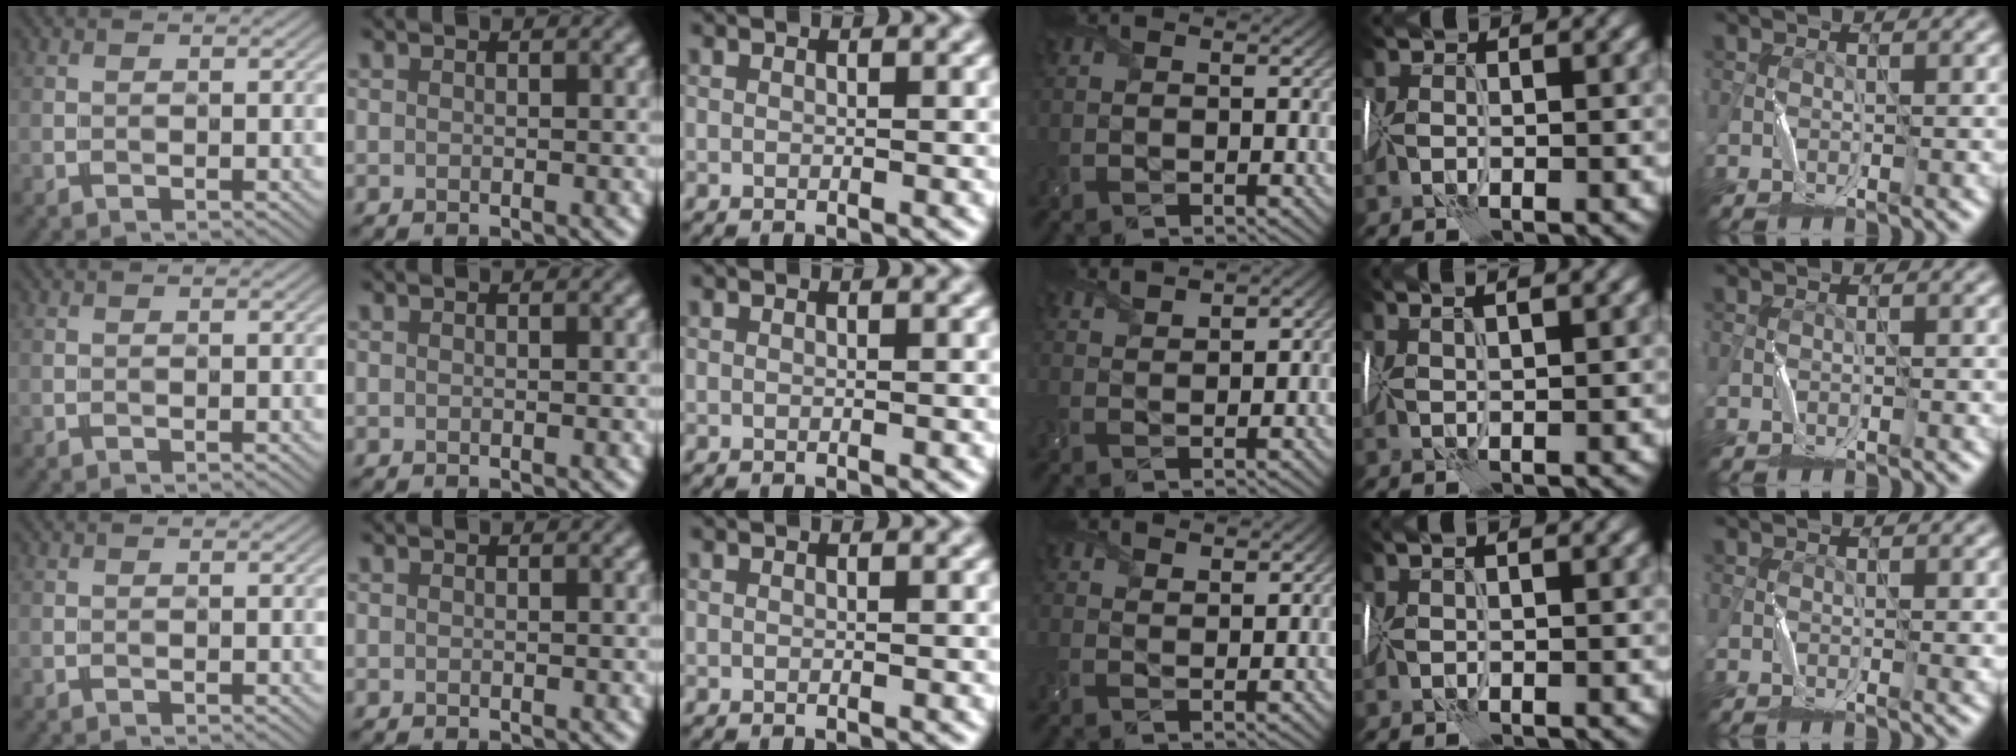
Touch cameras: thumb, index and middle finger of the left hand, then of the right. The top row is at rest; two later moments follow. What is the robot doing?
{"motion": "wrap", "object": "sponge"}